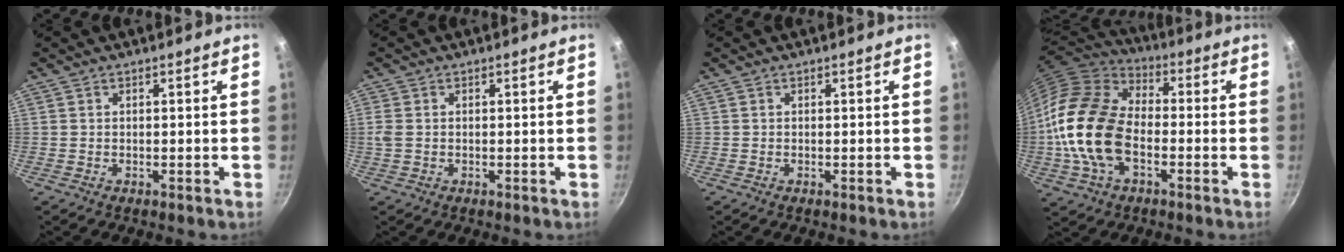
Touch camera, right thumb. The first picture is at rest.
{"total": 2.3, "force": [0.0, 1.7, 1.6], "torque": [-0.055, -0.001, -0.002]}
{"total": 0.0}
{"total": 19.0, "force": [-3.3, 11.9, 14.5], "torque": [-0.291, 0.026, -0.068]}